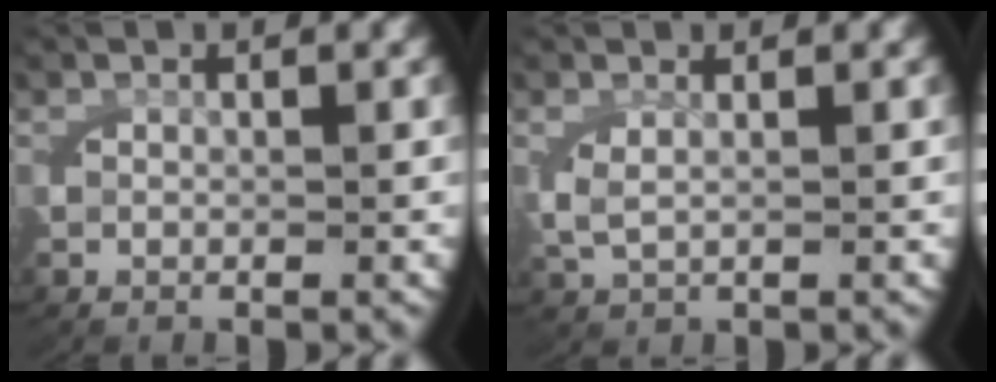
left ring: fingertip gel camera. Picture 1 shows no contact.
{"total": 2.2, "force": [0.4, 1.2, 1.7], "torque": [-0.054, -0.010, 0.018]}